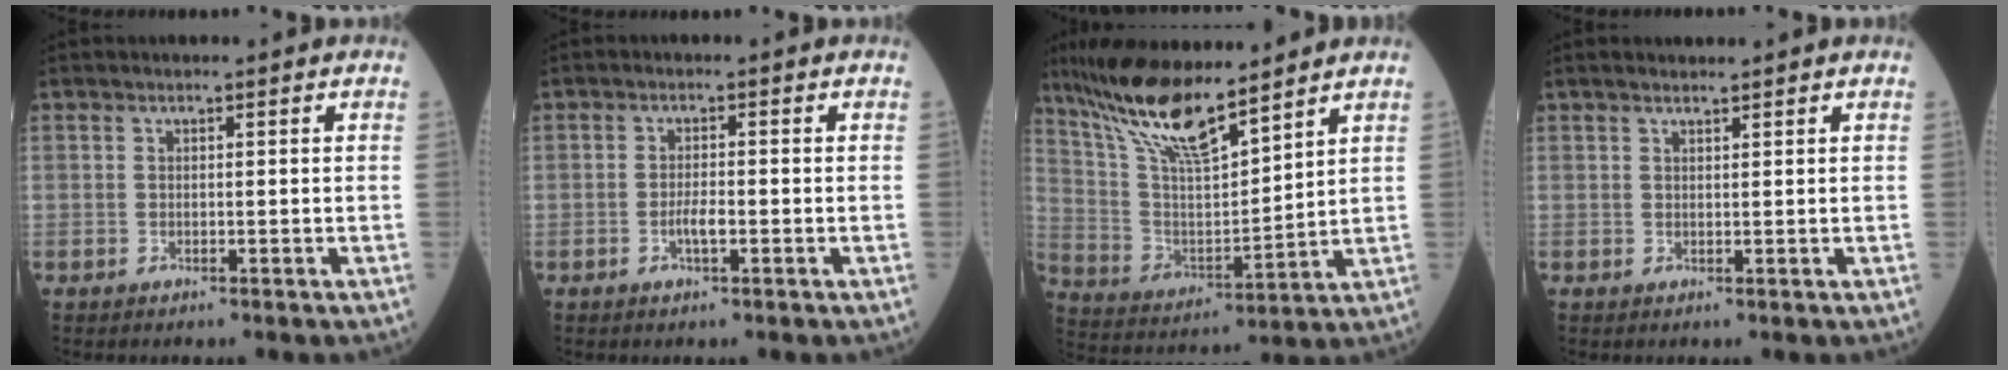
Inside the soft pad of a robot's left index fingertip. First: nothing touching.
{"total": 2.3, "force": [-0.9, 0.5, 2.1], "torque": [-0.041, 0.002, -0.016]}
{"total": 14.9, "force": [11.8, 2.4, 8.8], "torque": [-0.175, 0.005, 0.228]}
{"total": 1.6, "force": [1.4, 0.1, 0.7], "torque": [-0.015, 0.013, 0.025]}